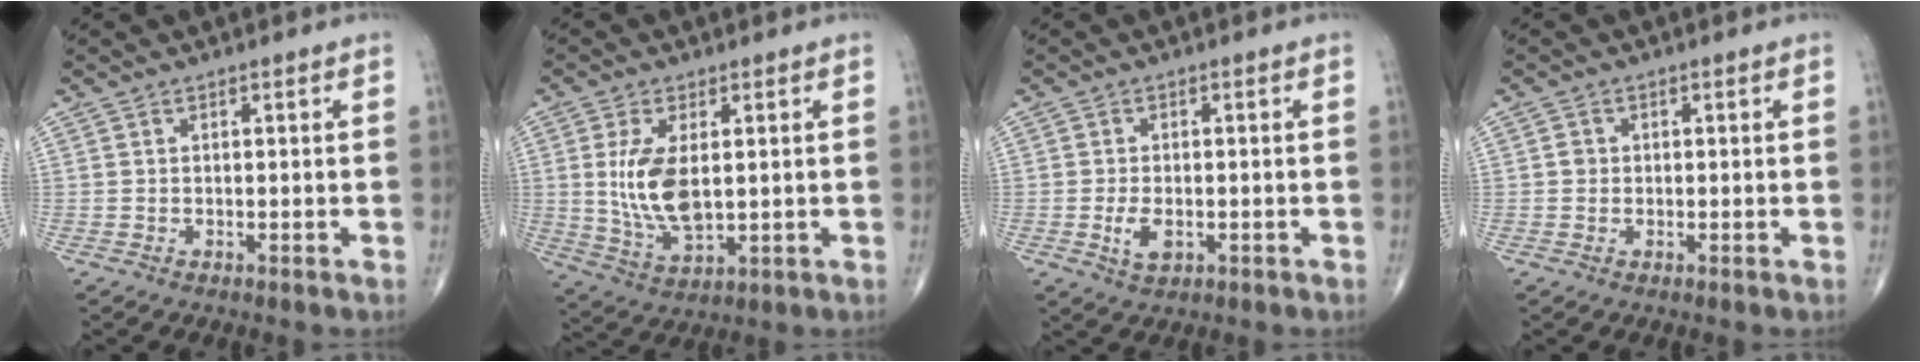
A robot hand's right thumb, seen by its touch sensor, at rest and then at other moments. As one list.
[{"total": 10.5, "force": [1.2, 5.2, 9.0], "torque": [-0.178, -0.016, 0.036]}, {"total": 3.9, "force": [-1.0, 2.2, 3.1], "torque": [-0.058, -0.003, -0.014]}, {"total": 1.3, "force": [0.0, 1.2, 0.4], "torque": [-0.001, 0.003, -0.001]}]